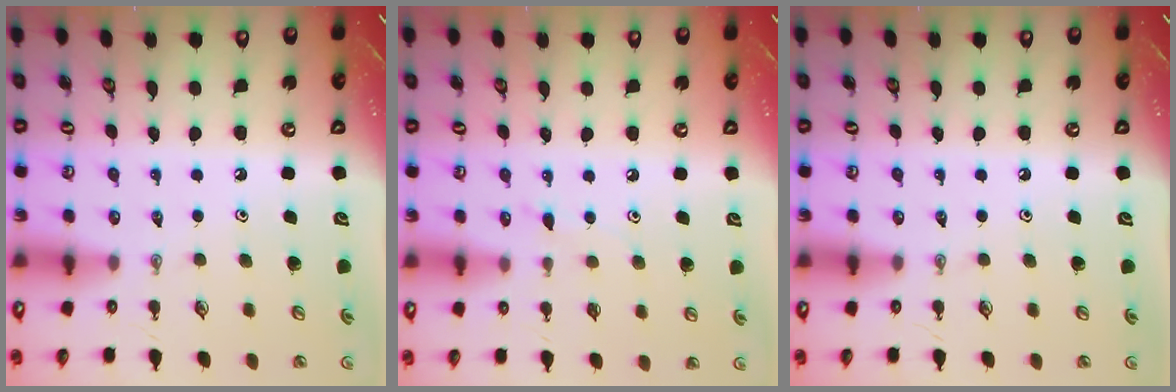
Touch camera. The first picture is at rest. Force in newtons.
{"total": 5.4, "press": 5.3, "slide": 0.5}
{"total": 0.0}